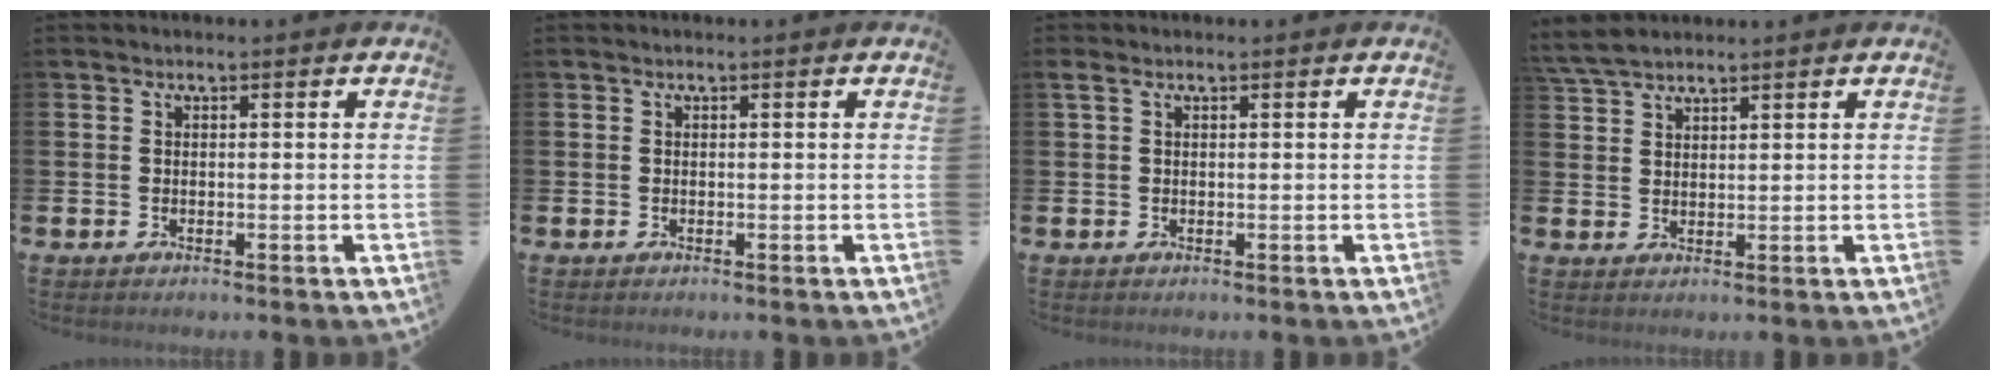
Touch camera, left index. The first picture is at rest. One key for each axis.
{"total": 0.0}
{"total": 0.8, "fx": 0.4, "fy": 0.3, "fz": 0.6, "tx": -0.007, "ty": 0.003, "tz": 0.004}
{"total": 4.0, "fx": 3.8, "fy": 0.9, "fz": 1.2, "tx": -0.026, "ty": -0.009, "tz": 0.069}